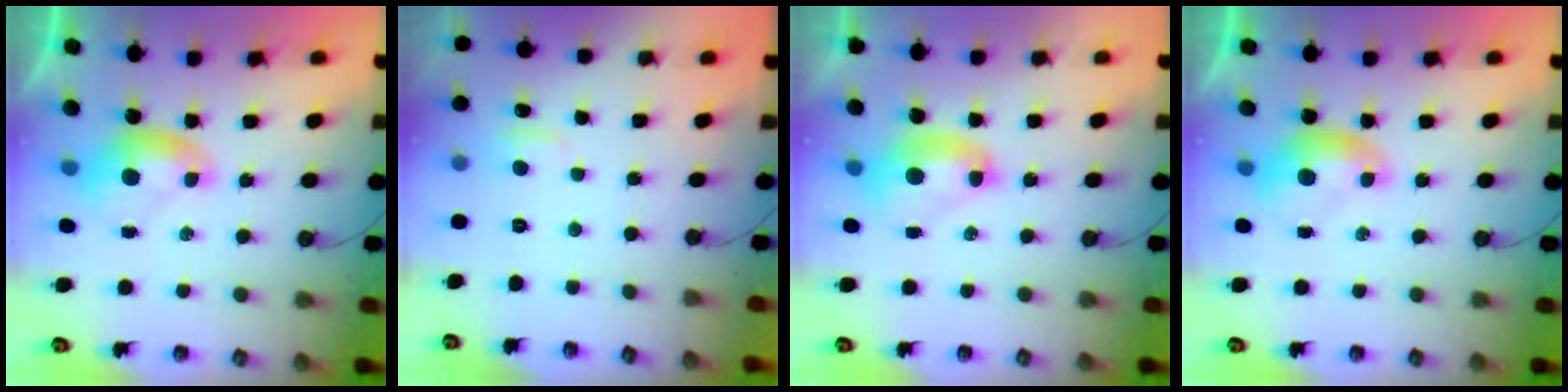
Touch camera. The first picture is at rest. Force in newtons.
{"total": 1.4, "press": 1.1, "slide": 0.8}
{"total": 2.7, "press": 2.7, "slide": 0.1}
{"total": 0.0}